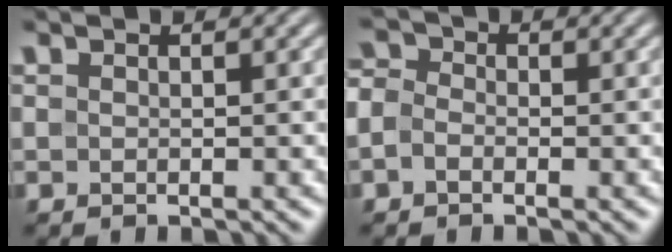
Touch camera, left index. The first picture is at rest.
{"total": 1.9, "force": [-0.7, 1.5, 1.1], "torque": [-0.022, 0.007, -0.024]}